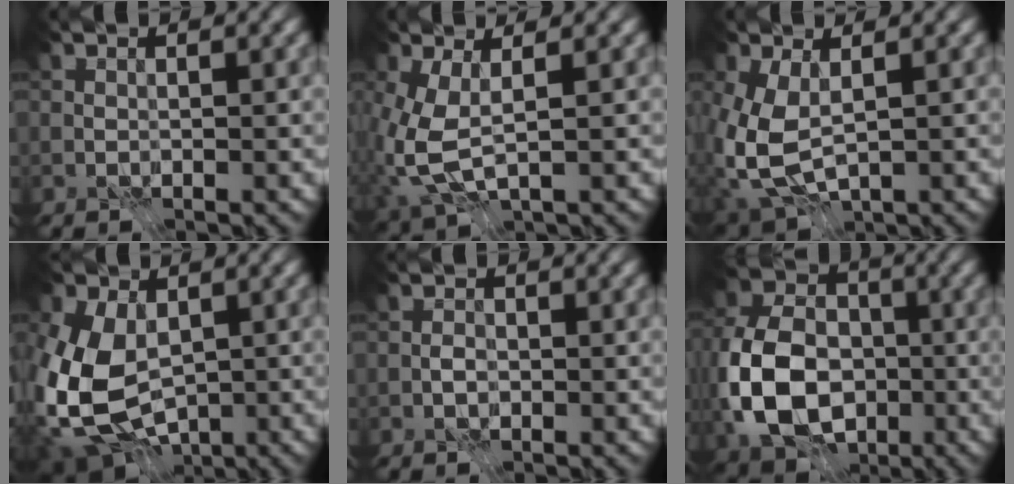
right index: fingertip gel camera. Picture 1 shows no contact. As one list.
[{"total": 5.1, "force": [-0.6, 2.5, 4.4], "torque": [-0.121, -0.009, -0.009]}, {"total": 6.0, "force": [-0.1, 3.5, 4.9], "torque": [-0.125, -0.011, 0.000]}, {"total": 11.9, "force": [-0.9, 8.3, 8.4], "torque": [-0.170, -0.023, -0.005]}, {"total": 1.2, "force": [-0.8, 0.6, 0.7], "torque": [-0.011, 0.002, -0.019]}, {"total": 11.9, "force": [-3.1, 8.5, 7.7], "torque": [-0.172, -0.011, -0.069]}]